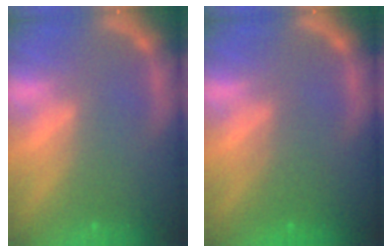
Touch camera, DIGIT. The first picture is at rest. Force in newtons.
{"total": 2.5}